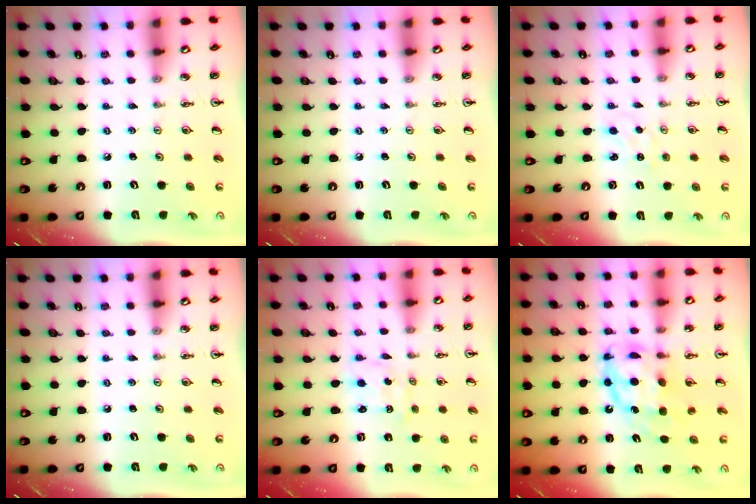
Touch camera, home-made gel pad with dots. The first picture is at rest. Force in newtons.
{"total": 0.0}
{"total": 0.5, "press": 0.5, "slide": 0.1}
{"total": 0.0}
{"total": 1.0, "press": 0.9, "slide": 0.5}
{"total": 11.3, "press": 11.2, "slide": 1.2}